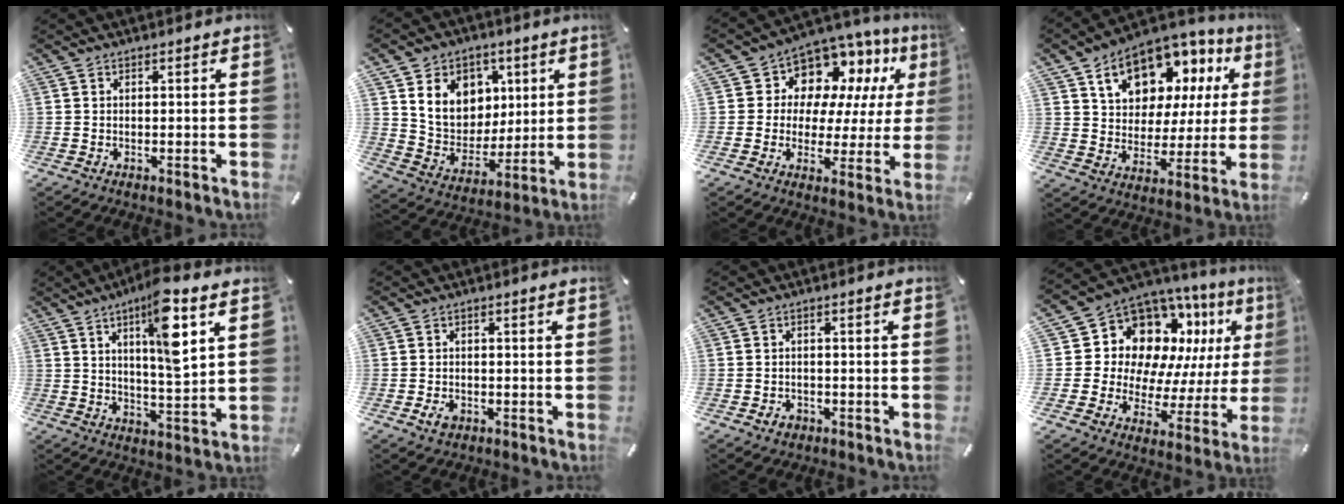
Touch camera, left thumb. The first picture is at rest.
{"total": 13.3, "force": [4.9, 11.6, 4.4], "torque": [-0.076, -0.027, 0.101]}
{"total": 9.9, "force": [6.4, 7.3, 1.6], "torque": [-0.043, -0.067, 0.124]}
{"total": 14.3, "force": [8.3, 9.8, 6.3], "torque": [-0.114, -0.048, 0.151]}
{"total": 13.6, "force": [5.8, 3.5, 11.8], "torque": [-0.177, -0.023, 0.088]}
{"total": 2.7, "force": [-1.2, 1.9, 1.5], "torque": [-0.034, 0.003, -0.025]}
{"total": 2.6, "force": [-1.3, 2.0, 1.0], "torque": [-0.018, 0.006, -0.027]}
{"total": 13.8, "force": [6.8, 10.5, 5.8], "torque": [-0.096, -0.079, 0.131]}